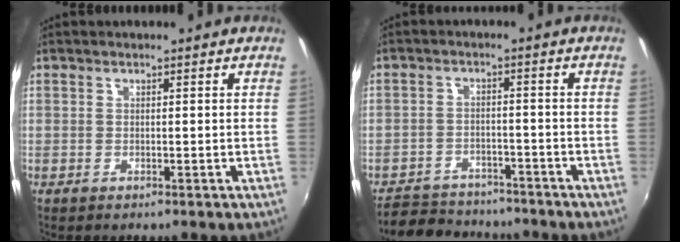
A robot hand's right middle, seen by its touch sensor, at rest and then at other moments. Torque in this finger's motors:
{"motor_torque": [0.83, -1.10, -0.13, 0.02]}